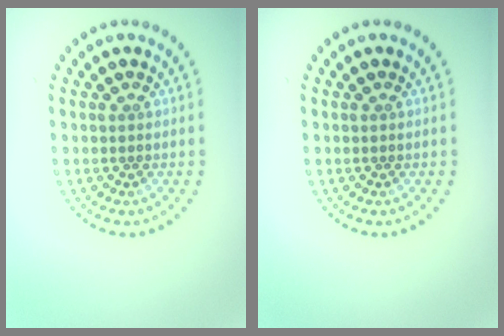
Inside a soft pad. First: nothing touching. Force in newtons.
{"total": 0.0}